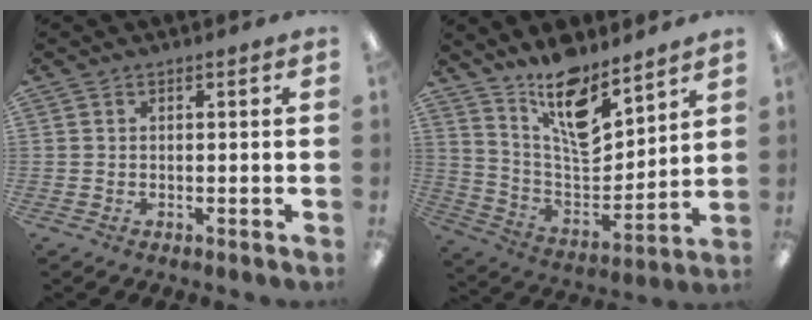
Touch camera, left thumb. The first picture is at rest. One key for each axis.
{"total": 15.7, "fx": 11.9, "fy": 5.5, "fz": 8.6, "tx": -0.153, "ty": -0.084, "tz": 0.211}